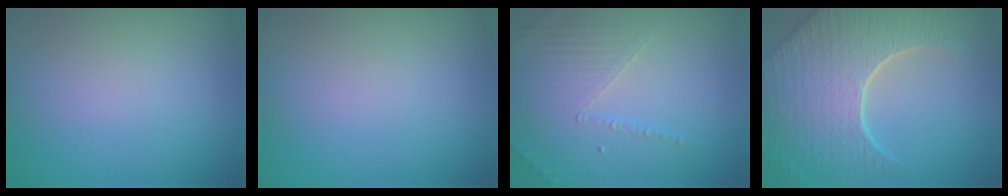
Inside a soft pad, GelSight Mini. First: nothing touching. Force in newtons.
{"total": 0.0}
{"total": 4.0, "press": 3.2, "slide": 2.3}
{"total": 8.6, "press": 6.1, "slide": 6.1}